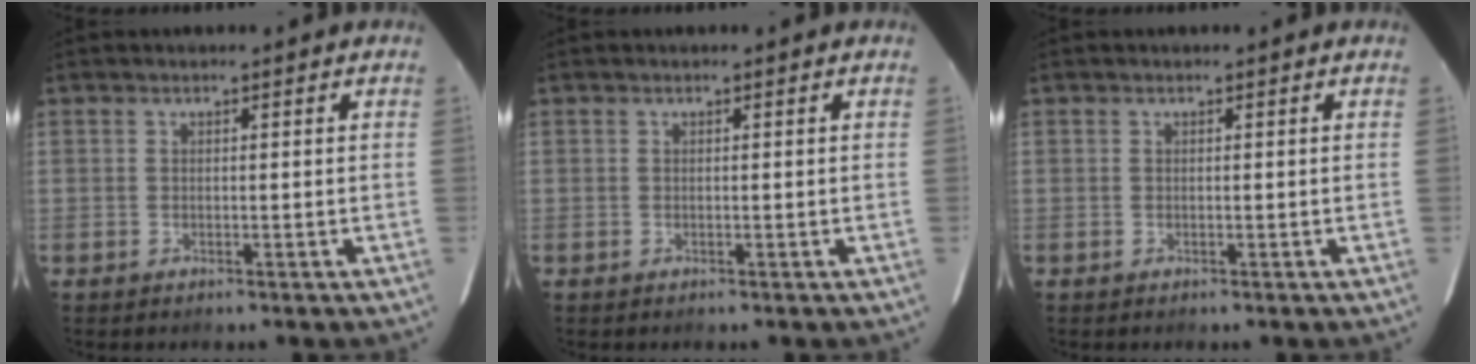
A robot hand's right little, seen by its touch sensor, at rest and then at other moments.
{"total": 0.0}
{"total": 0.0}